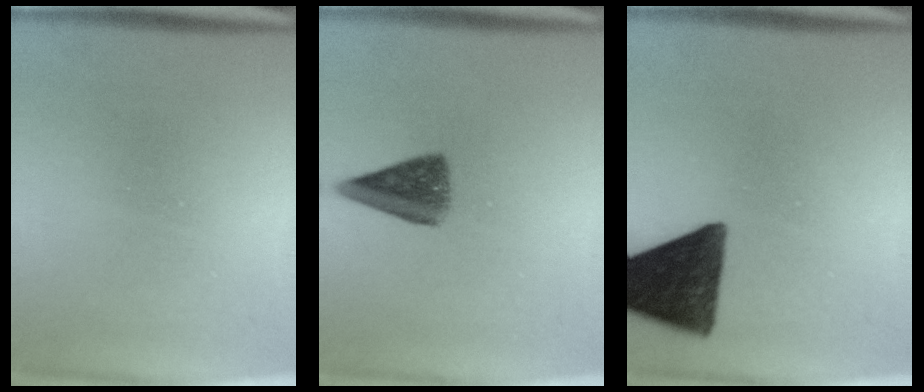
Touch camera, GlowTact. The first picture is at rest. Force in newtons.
{"total": 5.6}
{"total": 14.4}